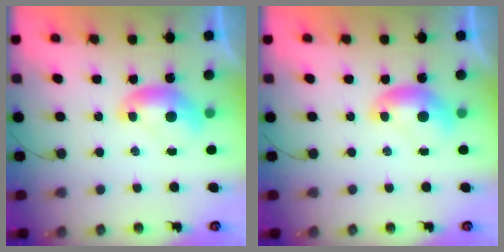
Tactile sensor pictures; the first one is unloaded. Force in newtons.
{"total": 0.0}